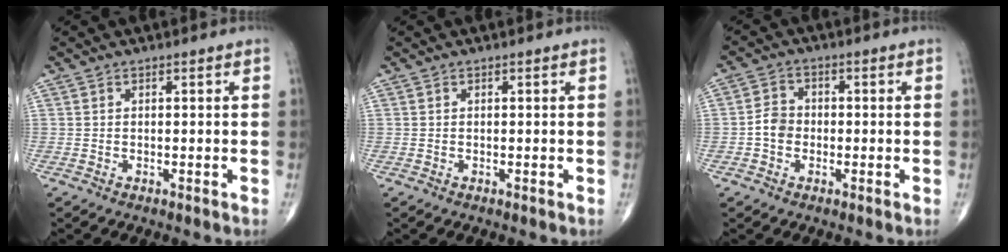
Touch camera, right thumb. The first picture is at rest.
{"total": 0.0}
{"total": 3.9, "force": [-0.8, 3.2, 2.0], "torque": [-0.027, 0.013, -0.023]}